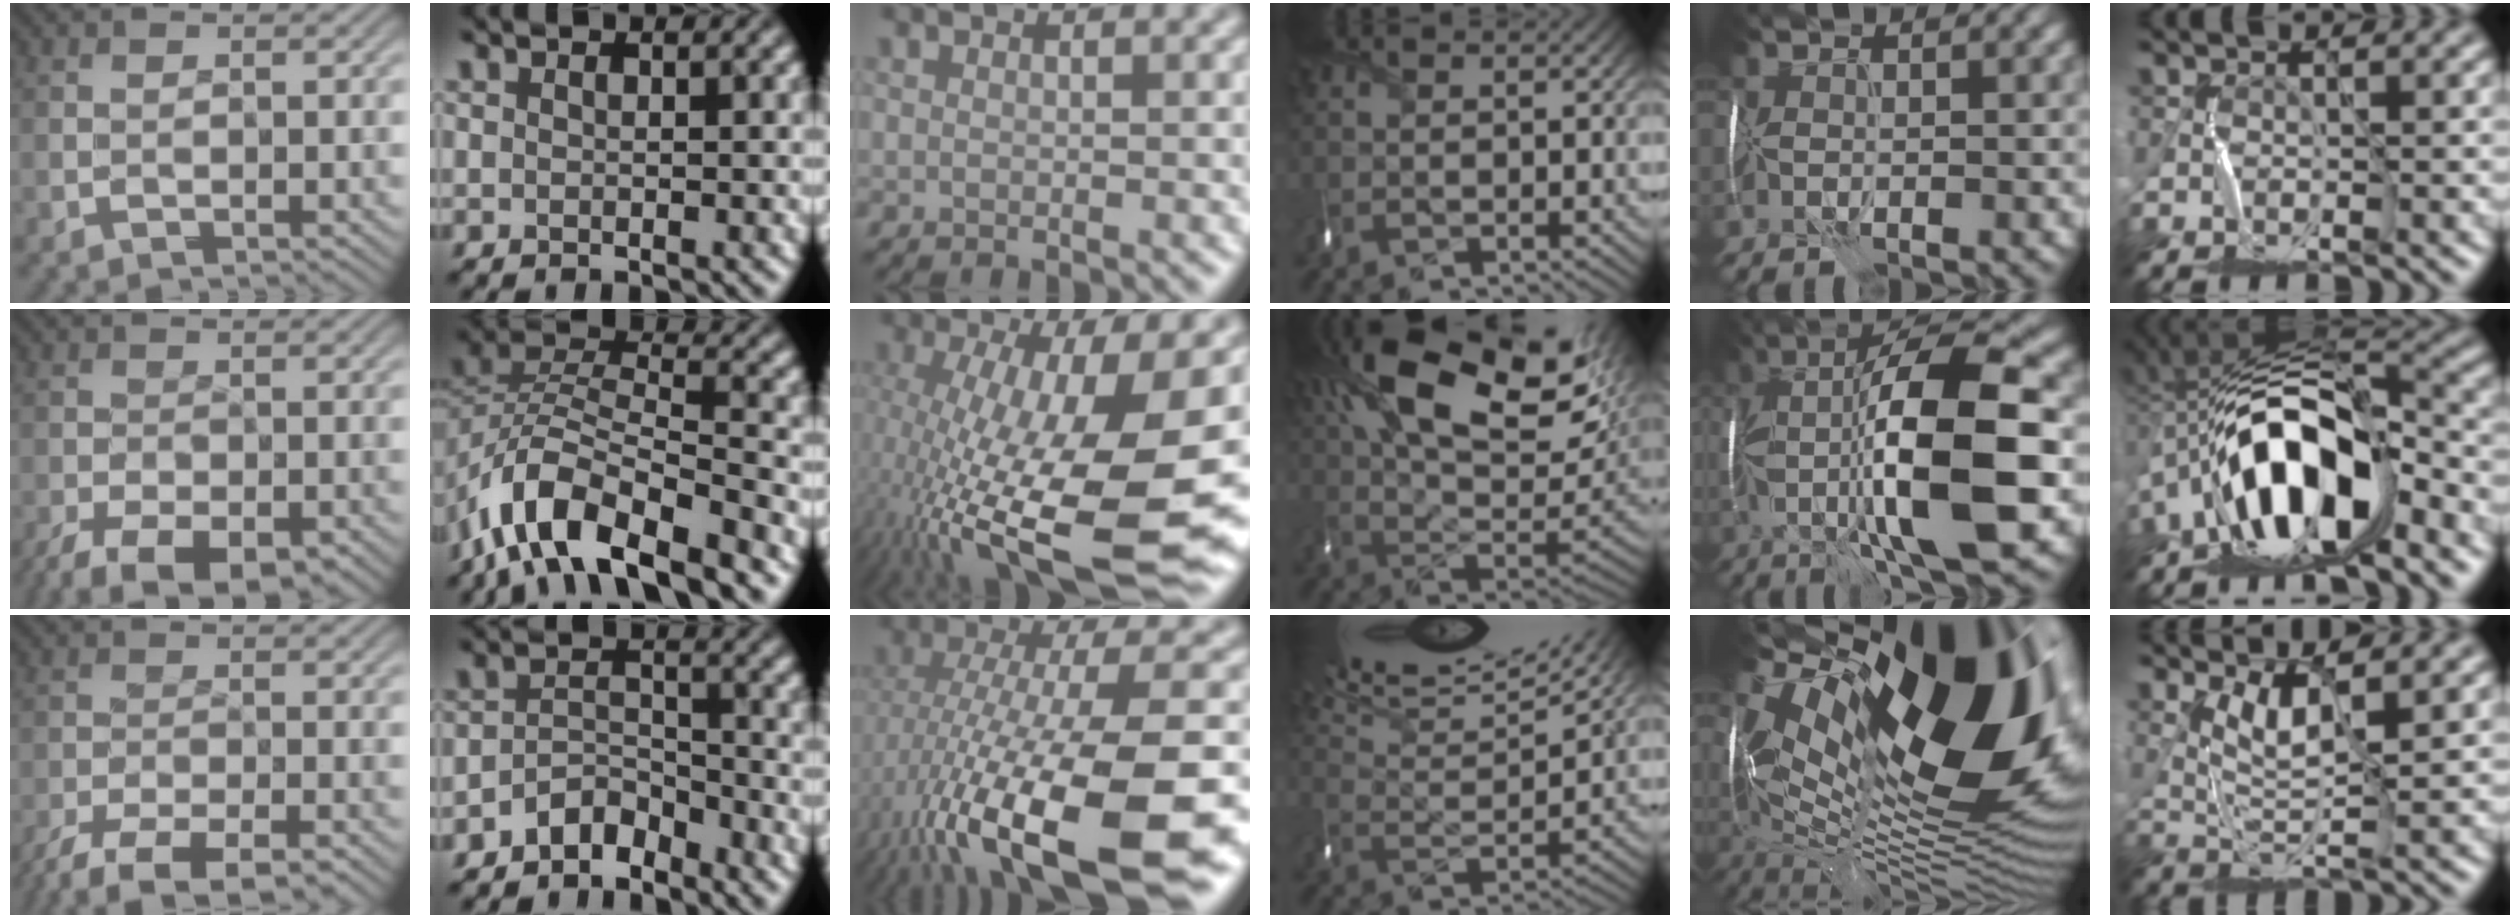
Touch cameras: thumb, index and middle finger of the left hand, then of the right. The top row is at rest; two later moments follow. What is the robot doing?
{"motion": "wrap", "object": "ribbon"}